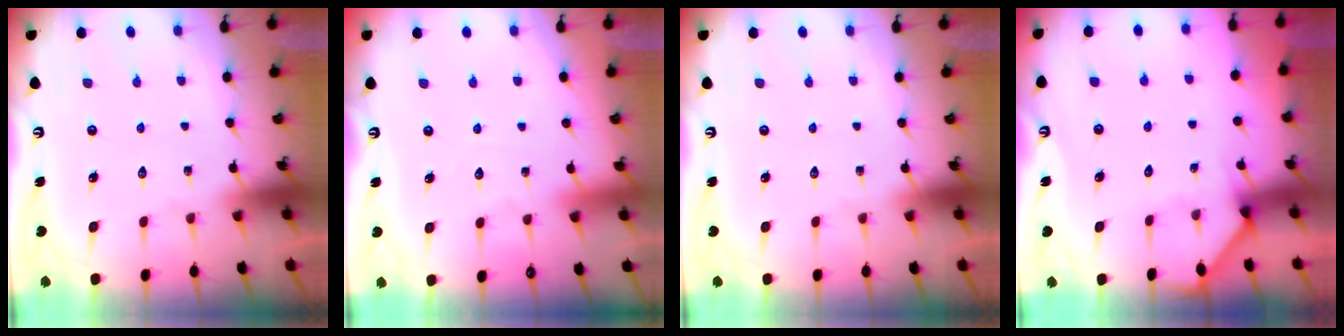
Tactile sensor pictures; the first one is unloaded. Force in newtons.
{"total": 2.6, "press": 2.6, "slide": 0.3}
{"total": 0.0}
{"total": 2.2, "press": 2.2, "slide": 0.3}